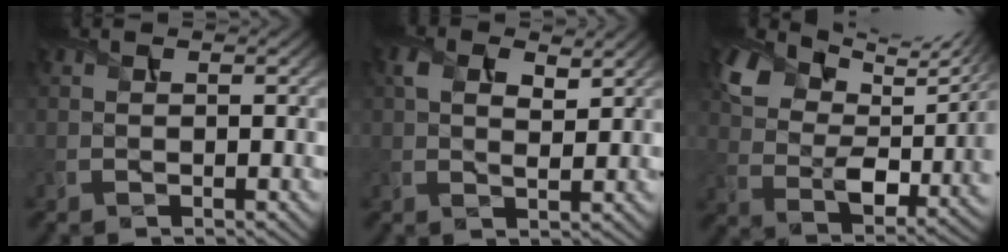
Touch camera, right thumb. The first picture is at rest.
{"total": 4.3, "force": [2.1, 2.1, 3.1], "torque": [-0.068, 0.000, 0.040]}
{"total": 11.9, "force": [8.1, 5.6, 6.7], "torque": [-0.161, 0.005, 0.154]}